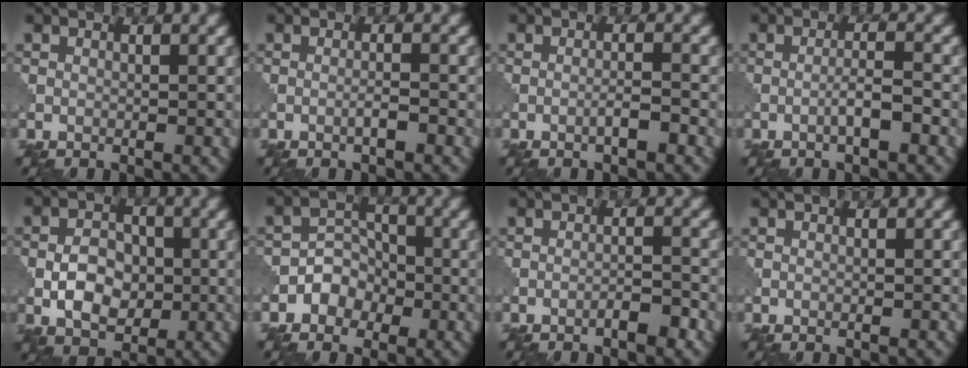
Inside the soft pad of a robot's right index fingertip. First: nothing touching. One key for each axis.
{"total": 1.1, "fx": -0.6, "fy": 0.1, "fz": 1.0, "tx": -0.016, "ty": 0.005, "tz": -0.013}
{"total": 1.5, "fx": -0.8, "fy": 0.1, "fz": 1.3, "tx": -0.022, "ty": 0.006, "tz": -0.017}
{"total": 2.2, "fx": -1.0, "fy": 0.2, "fz": 2.0, "tx": -0.035, "ty": 0.009, "tz": -0.020}
{"total": 4.8, "fx": -0.9, "fy": 3.3, "fz": 3.3, "tx": -0.051, "ty": 0.002, "tz": -0.019}
{"total": 2.8, "fx": -1.3, "fy": 2.3, "fz": 0.9, "tx": 0.003, "ty": 0.011, "tz": -0.031}
{"total": 1.7, "fx": -1.1, "fy": 0.2, "fz": 1.2, "tx": -0.016, "ty": 0.006, "tz": -0.021}
{"total": 0.0}